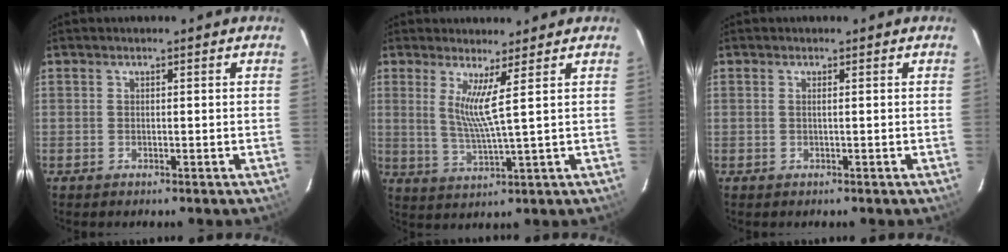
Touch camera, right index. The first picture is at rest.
{"total": 5.3, "force": [2.4, -1.1, 4.6], "torque": [-0.087, -0.020, 0.042]}
{"total": 0.6, "force": [0.0, -0.2, 0.6], "torque": [-0.010, 0.000, -0.001]}